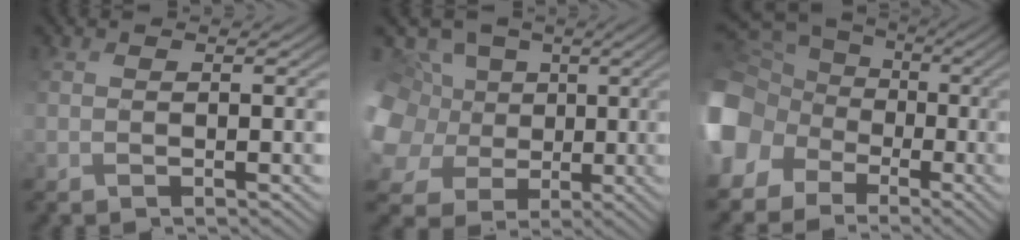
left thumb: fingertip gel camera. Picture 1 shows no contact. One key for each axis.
{"total": 13.2, "fx": 1.5, "fy": 12.2, "fz": 4.8, "tx": -0.205, "ty": 0.024, "tz": 0.016}
{"total": 13.4, "fx": -4.2, "fy": 11.5, "fz": 5.6, "tx": -0.207, "ty": -0.024, "tz": -0.075}